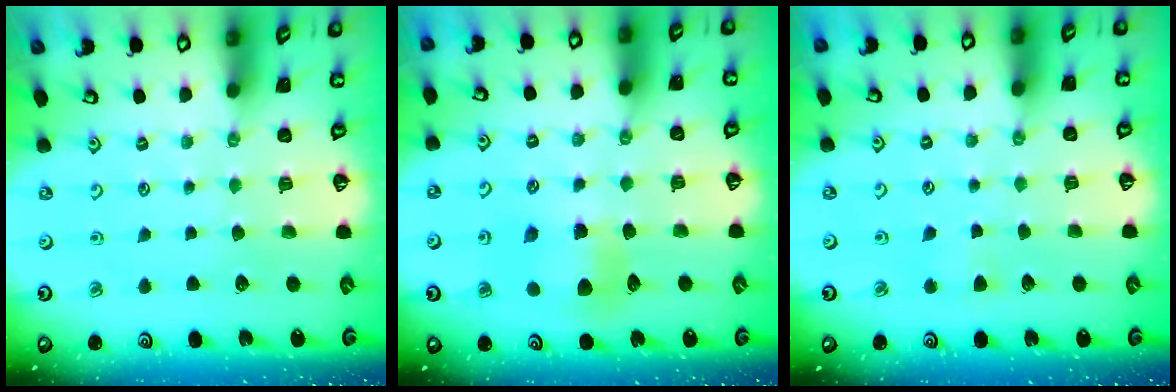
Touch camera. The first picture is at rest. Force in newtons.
{"total": 7.1, "press": 7.1, "slide": 0.5}
{"total": 2.7, "press": 2.7, "slide": 0.4}